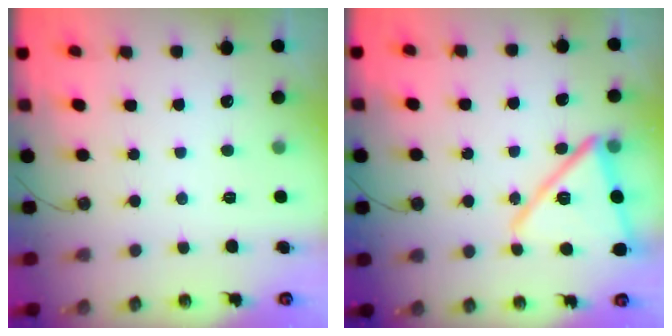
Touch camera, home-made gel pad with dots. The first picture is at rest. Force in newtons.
{"total": 17.3, "press": 17.2, "slide": 1.5}